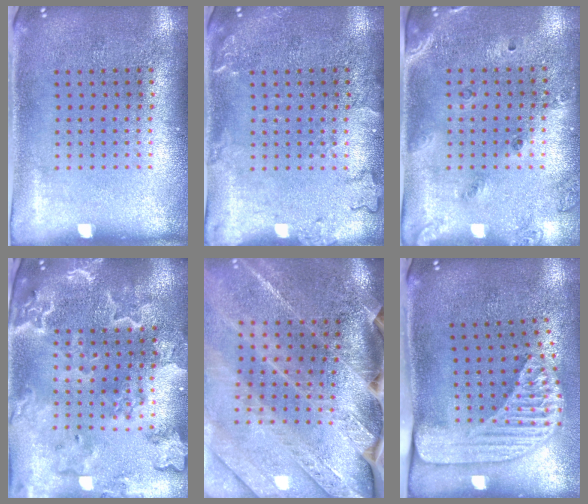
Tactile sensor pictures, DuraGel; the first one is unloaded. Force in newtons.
{"total": 1.9, "press": 1.9, "slide": 0.3}
{"total": 1.5, "press": 1.3, "slide": 0.7}
{"total": 3.7, "press": 3.2, "slide": 1.8}
{"total": 4.0, "press": 3.4, "slide": 2.2}
{"total": 2.4, "press": 1.8, "slide": 1.7}